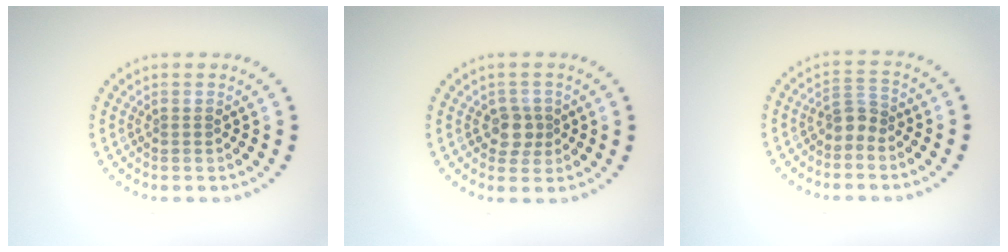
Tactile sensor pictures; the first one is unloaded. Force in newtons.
{"total": 1.9, "press": 1.8, "slide": 0.9}
{"total": 2.0, "press": 1.5, "slide": 1.3}